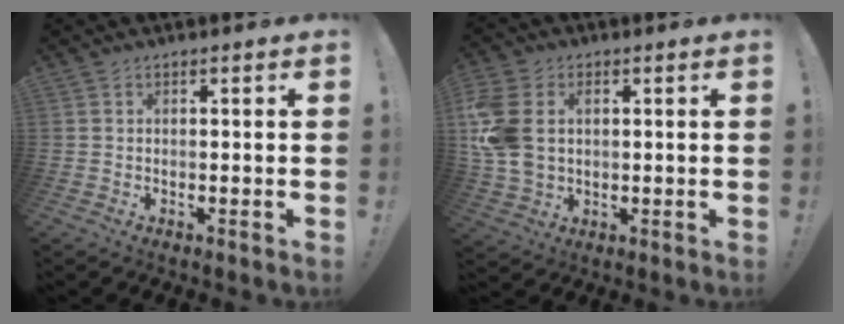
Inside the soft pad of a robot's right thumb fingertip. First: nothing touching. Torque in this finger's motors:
{"motor_torque": [1.65, 1.65, 0.08, 0.32, 0.11]}